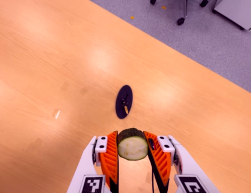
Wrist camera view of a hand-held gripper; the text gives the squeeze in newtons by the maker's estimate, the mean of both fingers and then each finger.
{"total": 10.4, "left": 10.0, "right": 10.9}